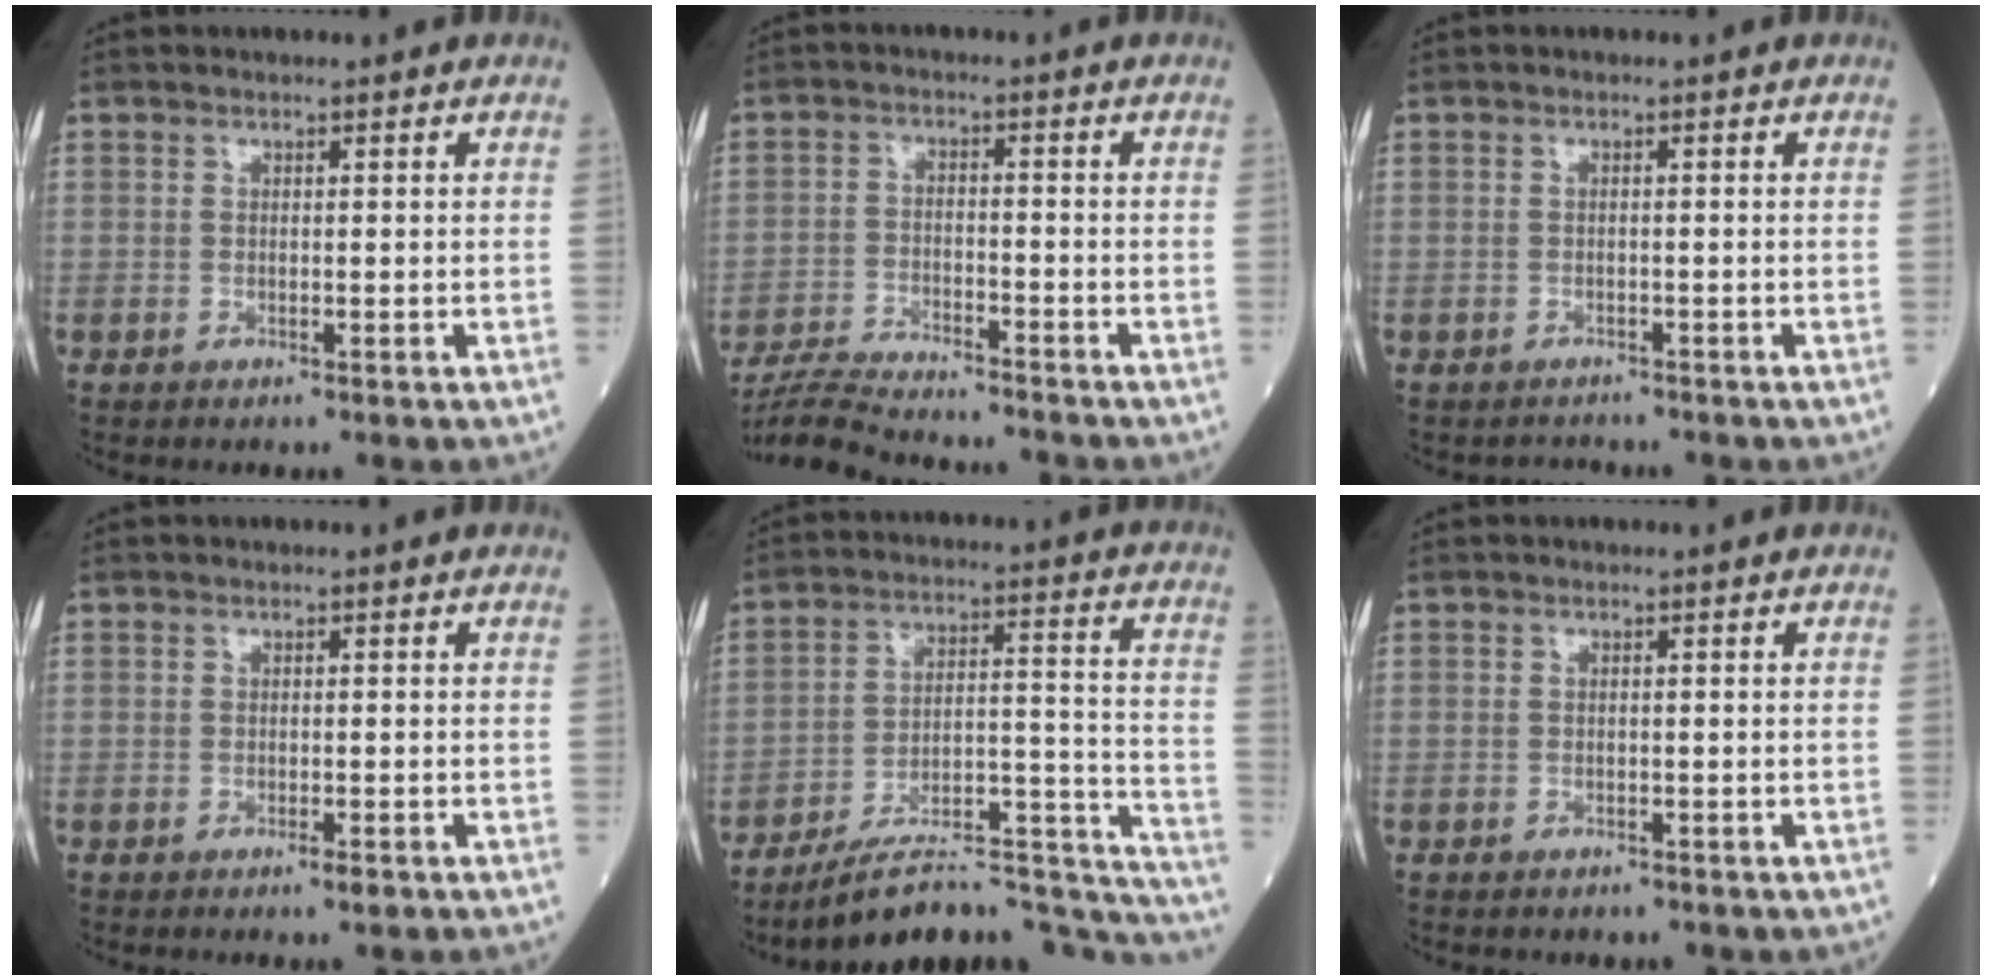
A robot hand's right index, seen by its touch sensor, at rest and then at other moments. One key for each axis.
{"total": 11.2, "fx": -10.5, "fy": 0.6, "fz": 3.9, "tx": -0.067, "ty": -0.010, "tz": -0.174}
{"total": 1.3, "fx": -1.2, "fy": 0.4, "fz": -0.2, "tx": 0.000, "ty": -0.005, "tz": -0.016}
{"total": 1.0, "fx": -0.5, "fy": 0.0, "fz": 0.8, "tx": -0.015, "ty": -0.003, "tz": -0.007}
{"total": 22.7, "fx": -20.5, "fy": 3.7, "fz": 8.9, "tx": -0.057, "ty": 0.052, "tz": -0.292}
{"total": 1.3, "fx": -1.0, "fy": 0.7, "fz": 0.5, "tx": -0.013, "ty": 0.000, "tz": -0.007}